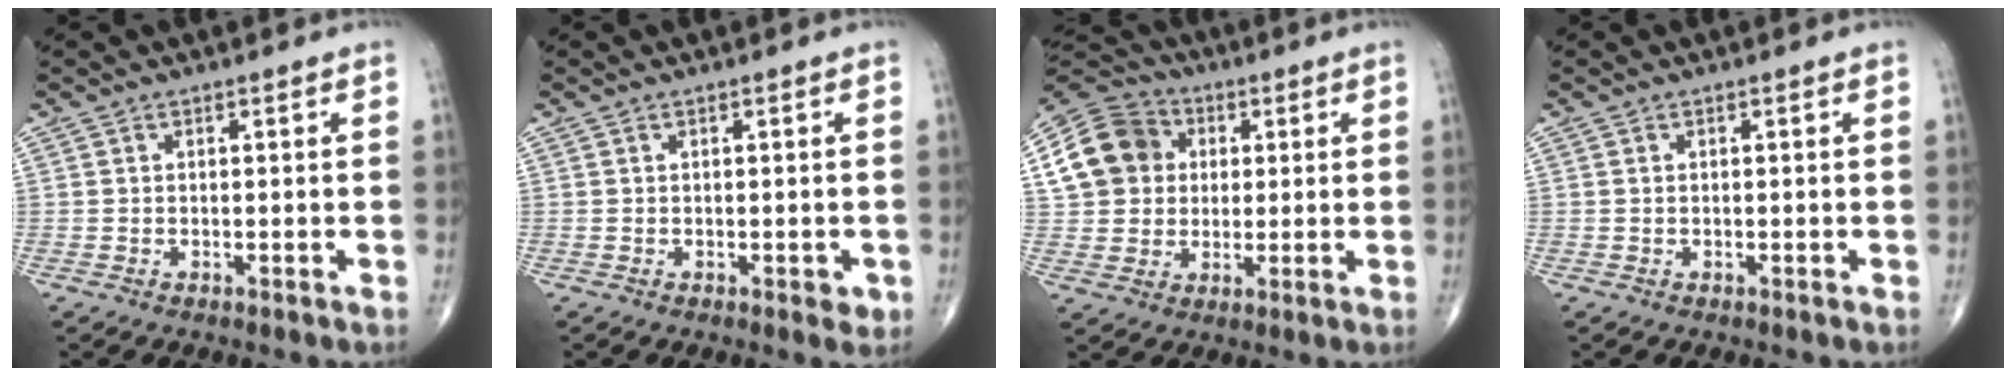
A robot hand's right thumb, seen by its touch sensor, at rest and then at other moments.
{"total": 1.8, "force": [-0.3, 0.8, 1.6], "torque": [-0.008, -0.002, -0.003]}
{"total": 13.7, "force": [2.9, 11.9, 6.2], "torque": [-0.101, 0.014, 0.045]}
{"total": 0.0}